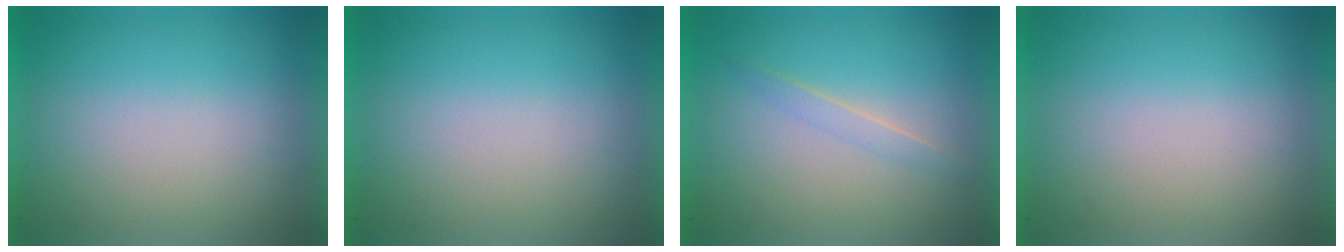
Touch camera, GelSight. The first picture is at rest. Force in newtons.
{"total": 0.0}
{"total": 1.1}
{"total": 0.0}